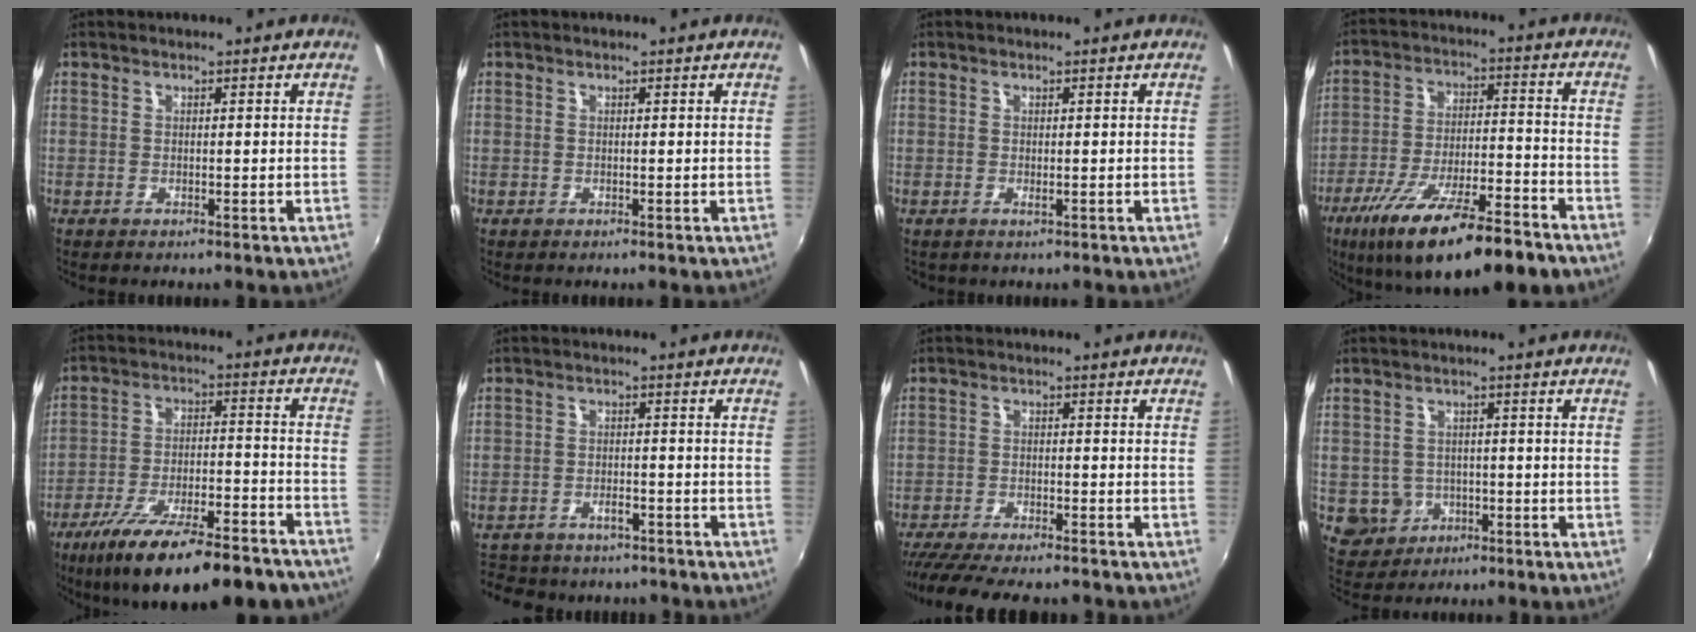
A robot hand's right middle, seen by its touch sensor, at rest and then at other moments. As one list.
[{"total": 0.0}, {"total": 0.5, "force": [-0.2, 0.2, 0.4], "torque": [-0.005, 0.001, -0.001]}, {"total": 20.6, "force": [-13.9, 4.6, 14.4], "torque": [-0.254, -0.037, -0.219]}, {"total": 24.8, "force": [-19.5, 6.4, 13.9], "torque": [-0.237, -0.037, -0.273]}, {"total": 11.2, "force": [-9.1, 5.0, 4.1], "torque": [-0.104, -0.004, -0.128]}, {"total": 13.5, "force": [-11.7, 2.2, 6.4], "torque": [-0.137, -0.032, -0.185]}, {"total": 5.8, "force": [-1.6, 5.4, 1.3], "torque": [-0.041, 0.005, -0.010]}]